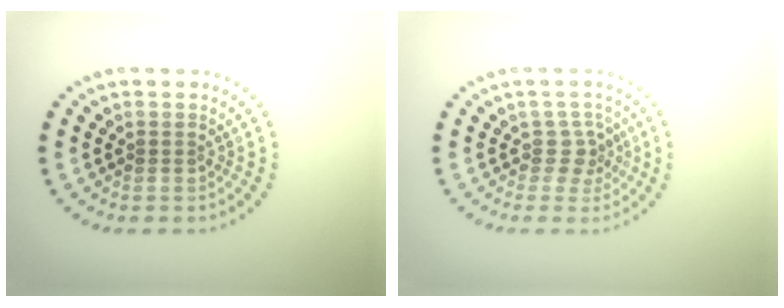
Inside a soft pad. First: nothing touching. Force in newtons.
{"total": 2.1, "press": 1.6, "slide": 1.3}